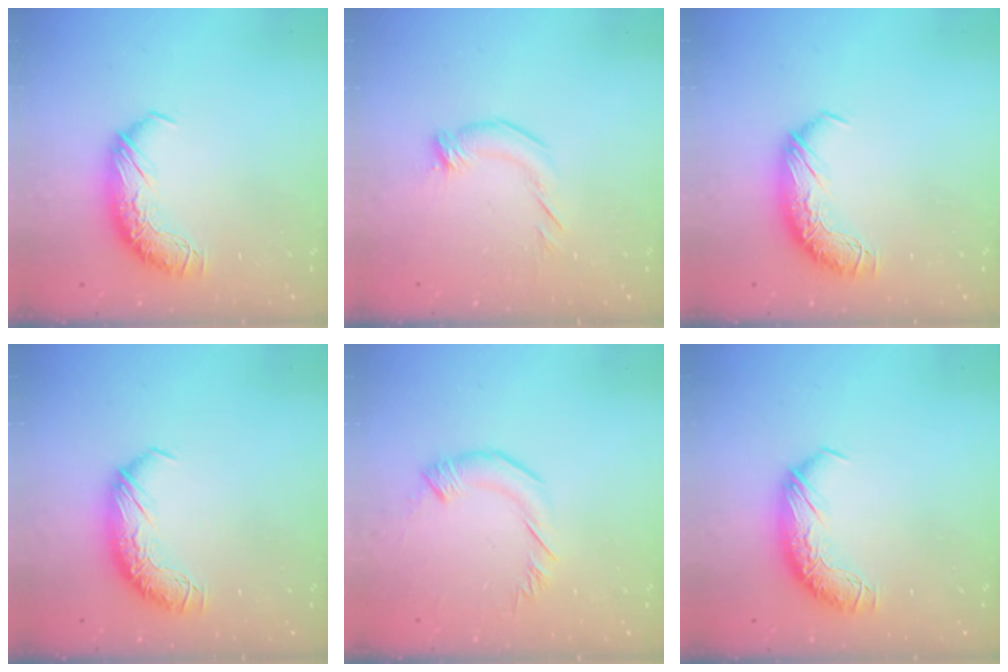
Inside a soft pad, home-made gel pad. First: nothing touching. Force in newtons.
{"total": 2.4, "press": 2.3, "slide": 0.9}
{"total": 0.0}
{"total": 0.0}
{"total": 2.8, "press": 2.7, "slide": 0.5}
{"total": 0.0}